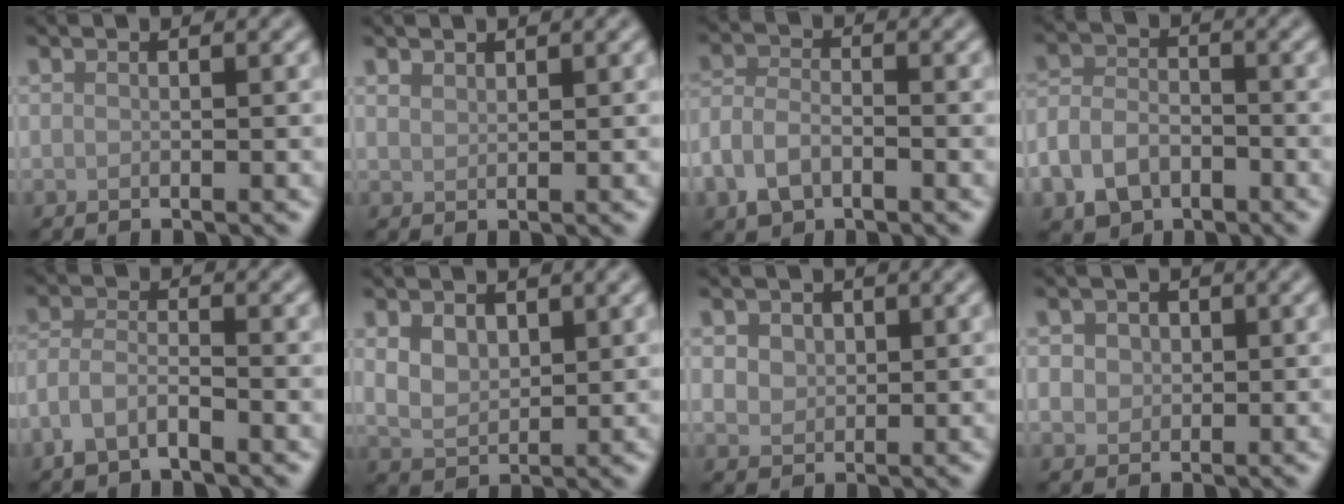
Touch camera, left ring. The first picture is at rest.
{"total": 1.1, "force": [1.0, 0.5, 0.2], "torque": [-0.005, -0.001, 0.022]}
{"total": 3.6, "force": [-1.8, 2.2, 2.2], "torque": [-0.047, -0.002, -0.043]}
{"total": 5.5, "force": [-2.9, 3.8, 2.7], "torque": [-0.053, -0.005, -0.060]}
{"total": 3.1, "force": [-2.0, 1.2, 2.1], "torque": [-0.043, 0.006, -0.046]}
{"total": 2.9, "force": [1.1, 2.0, 1.9], "torque": [-0.041, -0.004, 0.022]}
{"total": 3.2, "force": [1.1, 2.5, 1.7], "torque": [-0.039, 0.007, 0.017]}
{"total": 3.0, "force": [0.8, 2.5, 1.5], "torque": [-0.027, 0.005, 0.006]}